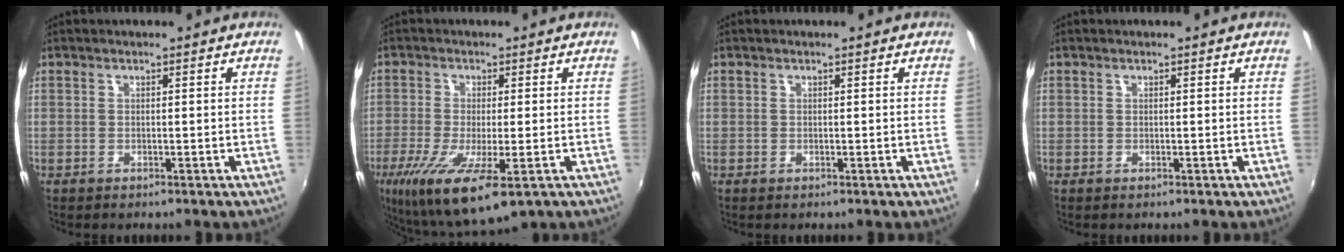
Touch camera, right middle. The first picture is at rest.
{"total": 15.0, "force": [-7.0, 4.2, 12.6], "torque": [-0.259, -0.059, -0.116]}
{"total": 0.0}
{"total": 0.0}